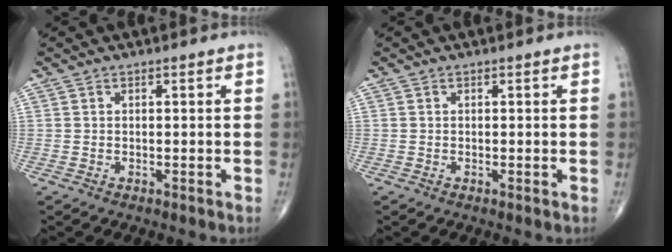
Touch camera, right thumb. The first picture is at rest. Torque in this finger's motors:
{"motor_torque": [-0.34, 0.18, -0.28, -0.22, 0.03]}